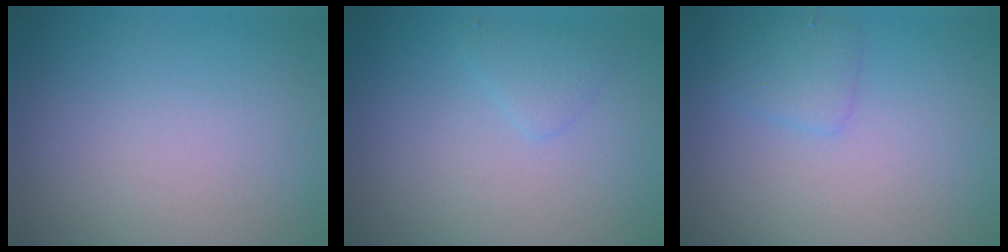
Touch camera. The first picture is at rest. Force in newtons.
{"total": 1.3, "press": 1.3, "slide": 0.1}
{"total": 1.7, "press": 1.7, "slide": 0.1}